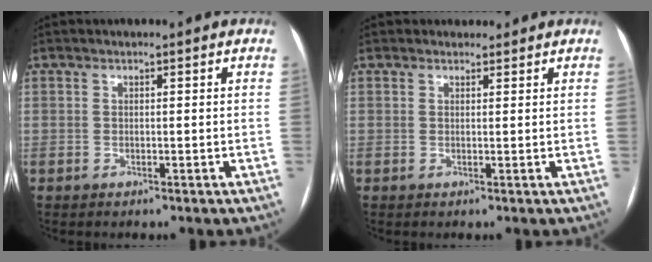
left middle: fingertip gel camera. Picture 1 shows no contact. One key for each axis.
{"total": 1.2, "fx": 1.0, "fy": 0.7, "fz": -0.2, "tx": 0.004, "ty": 0.006, "tz": 0.013}